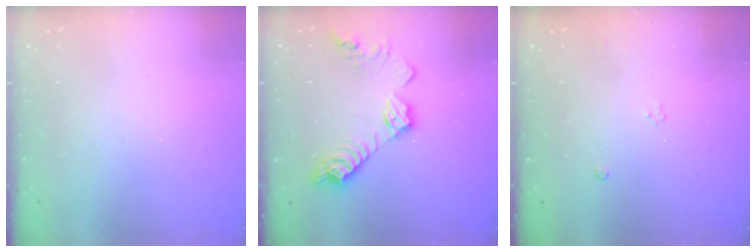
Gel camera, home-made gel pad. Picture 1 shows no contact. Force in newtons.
{"total": 13.1, "press": 13.1, "slide": 0.8}
{"total": 3.1, "press": 3.0, "slide": 0.6}